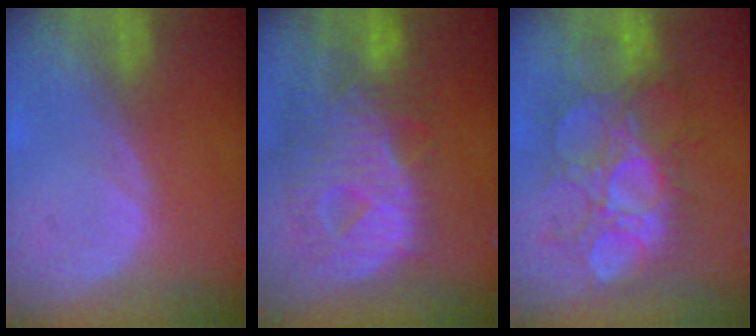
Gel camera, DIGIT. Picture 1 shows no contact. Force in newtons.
{"total": 12.8, "press": 10.9, "slide": 6.7}
{"total": 10.4, "press": 10.3, "slide": 1.6}